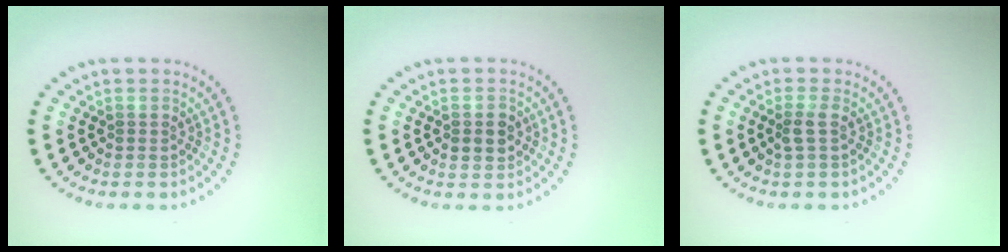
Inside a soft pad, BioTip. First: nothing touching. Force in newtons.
{"total": 1.9, "press": 1.9, "slide": 0.2}
{"total": 1.2, "press": 1.0, "slide": 0.6}